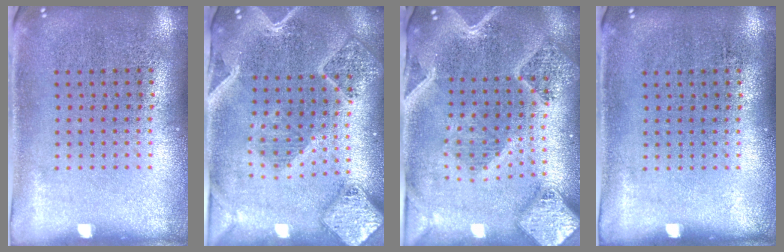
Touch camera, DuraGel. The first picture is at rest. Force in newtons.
{"total": 2.9, "press": 2.5, "slide": 1.4}
{"total": 3.2, "press": 2.6, "slide": 1.8}
{"total": 0.0}